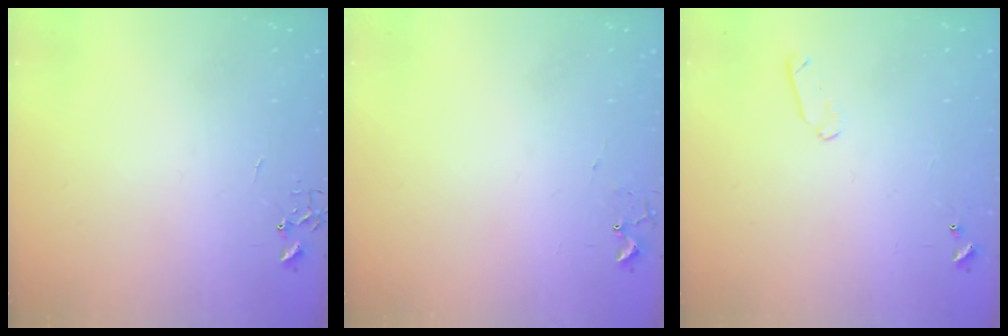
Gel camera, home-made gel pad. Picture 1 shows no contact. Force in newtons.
{"total": 5.4, "press": 5.4, "slide": 0.7}
{"total": 5.2, "press": 5.1, "slide": 1.0}